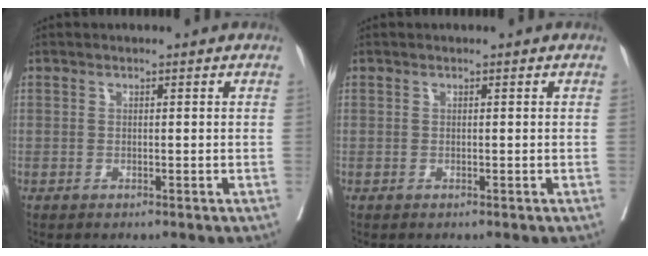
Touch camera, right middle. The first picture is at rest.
{"total": 0.0}